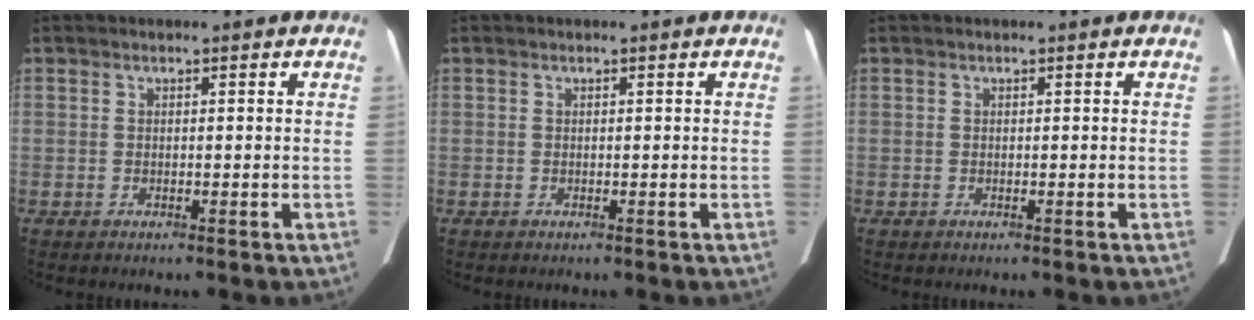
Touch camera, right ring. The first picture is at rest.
{"total": 0.0}
{"total": 0.0}